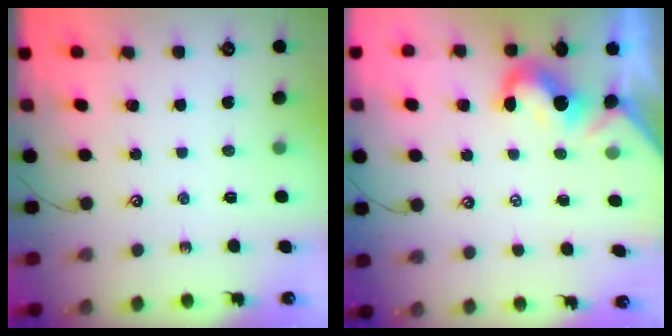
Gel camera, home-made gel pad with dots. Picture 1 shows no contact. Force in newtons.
{"total": 1.6, "press": 1.3, "slide": 0.8}